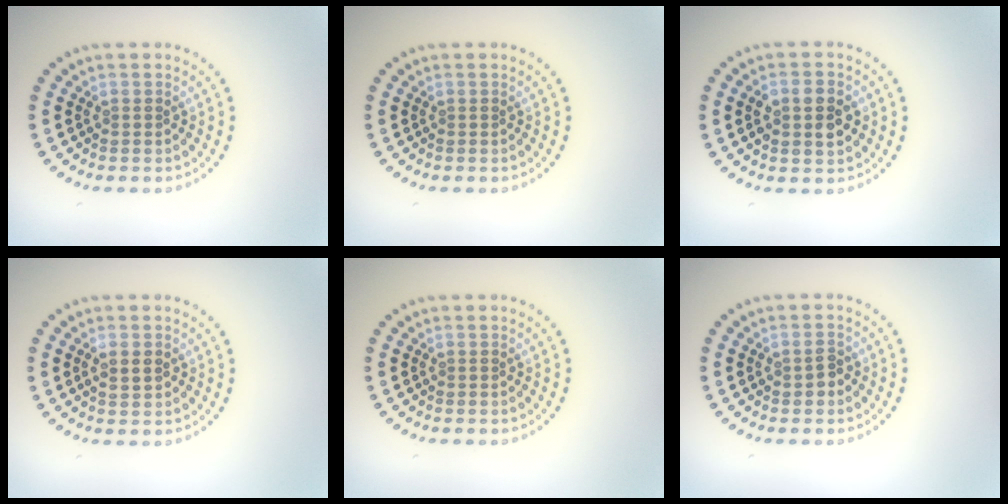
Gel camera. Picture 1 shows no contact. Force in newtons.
{"total": 0.0}
{"total": 3.0, "press": 3.0, "slide": 0.3}
{"total": 1.3, "press": 1.2, "slide": 0.2}
{"total": 0.0}
{"total": 1.3, "press": 1.3, "slide": 0.1}